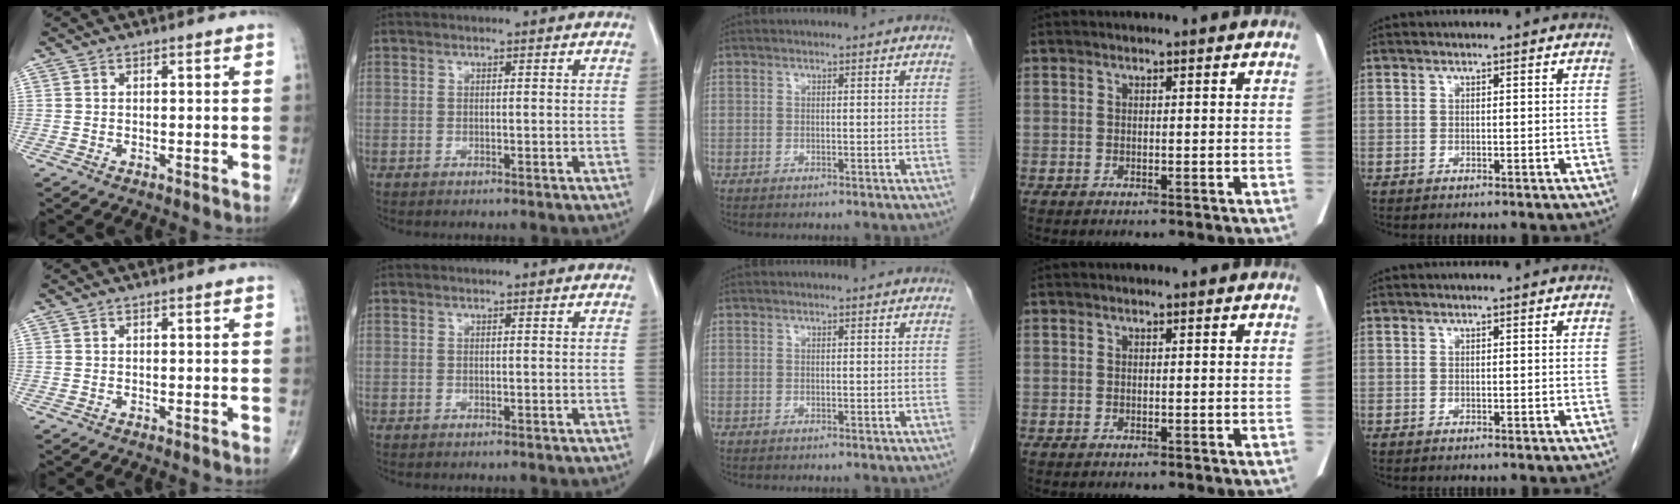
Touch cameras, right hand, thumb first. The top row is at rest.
{}